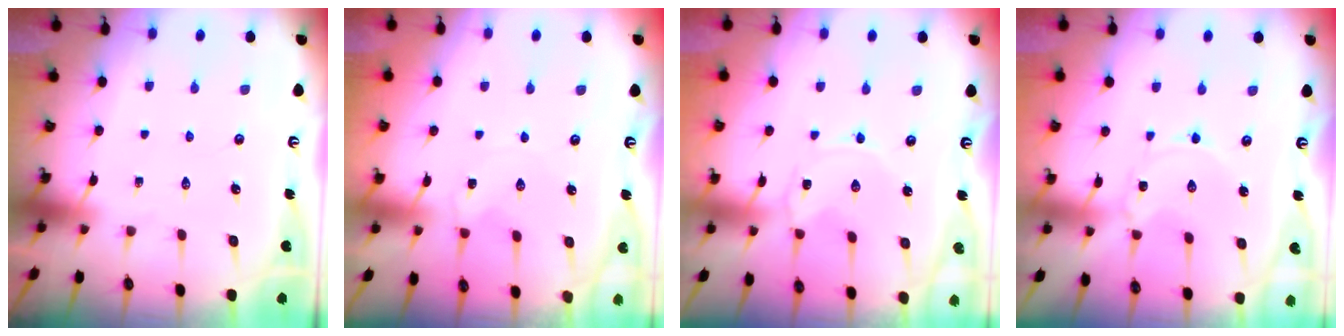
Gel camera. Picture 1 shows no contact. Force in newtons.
{"total": 2.5, "press": 2.5, "slide": 0.3}
{"total": 0.0}
{"total": 0.7, "press": 0.7, "slide": 0.1}